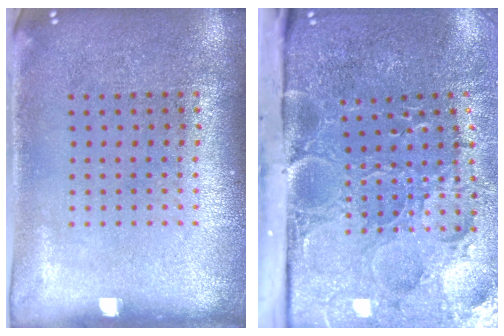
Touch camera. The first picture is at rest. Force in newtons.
{"total": 5.5, "press": 4.2, "slide": 3.5}